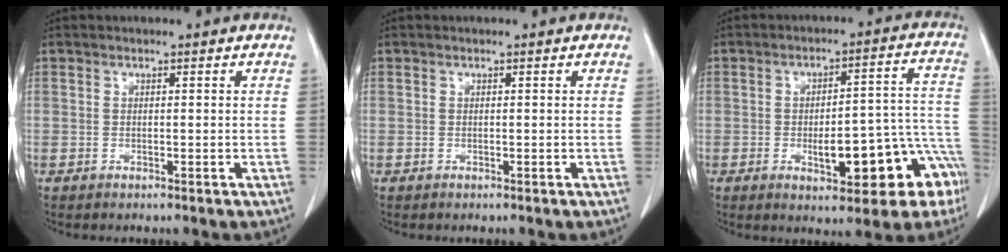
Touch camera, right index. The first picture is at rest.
{"total": 0.0}
{"total": 15.0, "force": [-5.9, 4.9, 12.8], "torque": [-0.105, 0.047, -0.064]}